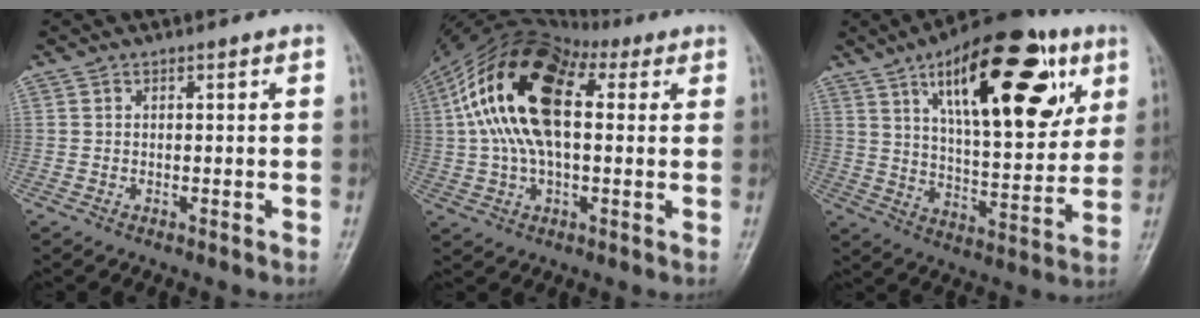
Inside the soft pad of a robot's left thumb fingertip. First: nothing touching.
{"total": 19.7, "force": [3.9, 10.7, 16.0], "torque": [-0.305, 0.035, 0.058]}
{"total": 25.4, "force": [11.2, 10.5, 20.3], "torque": [-0.268, -0.024, 0.175]}